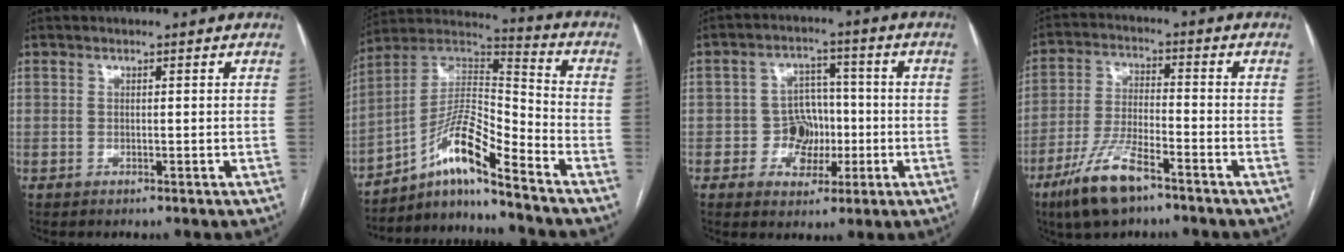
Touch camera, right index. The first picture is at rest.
{"total": 12.3, "force": [-8.3, 0.7, 9.1], "torque": [-0.177, 0.024, -0.150]}
{"total": 6.6, "force": [-1.4, 5.6, 3.1], "torque": [-0.047, 0.024, -0.019]}
{"total": 10.4, "force": [-6.7, 2.5, 7.6], "torque": [-0.159, -0.016, -0.126]}